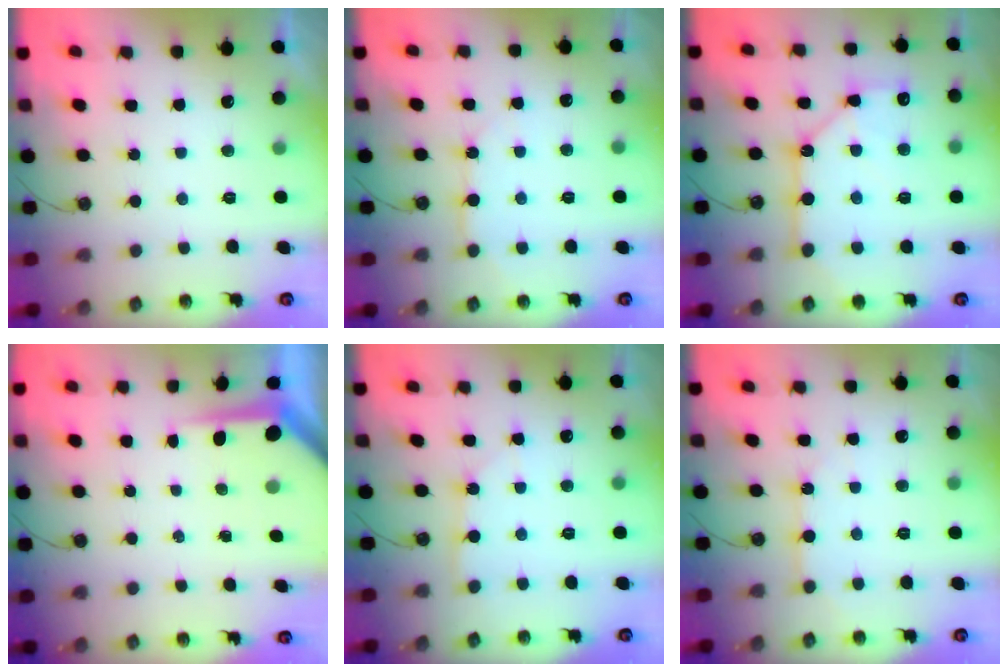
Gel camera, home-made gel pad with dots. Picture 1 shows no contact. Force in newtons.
{"total": 6.0, "press": 6.0, "slide": 0.5}
{"total": 11.7, "press": 11.6, "slide": 1.2}
{"total": 4.8, "press": 4.8, "slide": 0.4}
{"total": 3.8, "press": 3.8, "slide": 0.3}
{"total": 5.6, "press": 5.6, "slide": 0.4}